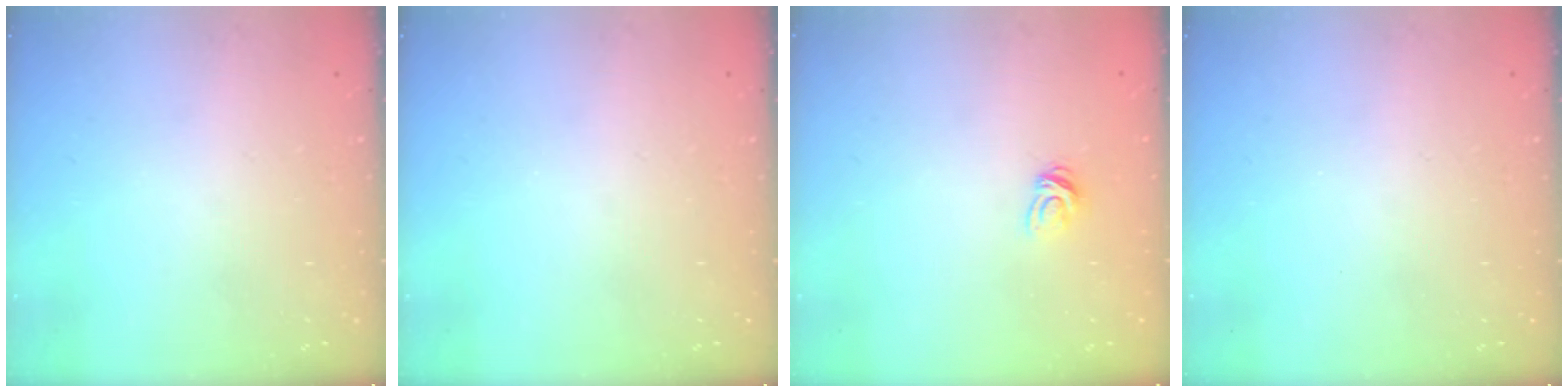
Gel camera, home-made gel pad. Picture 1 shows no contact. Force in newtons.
{"total": 0.0}
{"total": 4.9, "press": 4.8, "slide": 0.4}
{"total": 0.0}